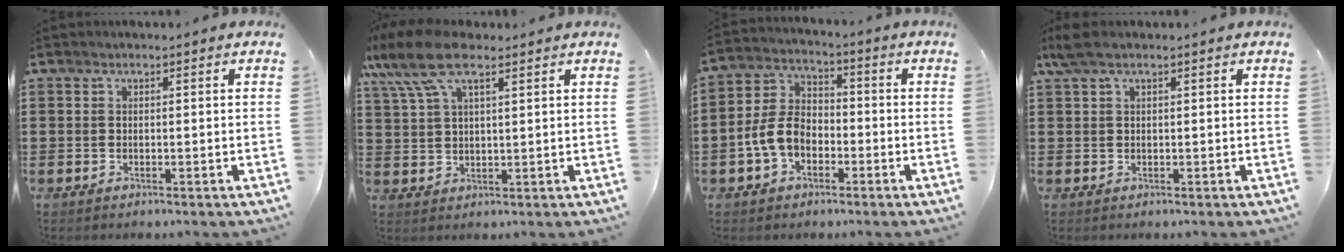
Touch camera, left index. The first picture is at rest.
{"total": 10.3, "force": [6.0, 4.2, 7.3], "torque": [-0.173, -0.005, 0.106]}
{"total": 6.8, "force": [-2.5, 4.6, 4.3], "torque": [-0.113, 0.008, -0.056]}
{"total": 2.1, "force": [1.0, 0.5, 1.7], "torque": [-0.035, 0.002, 0.019]}